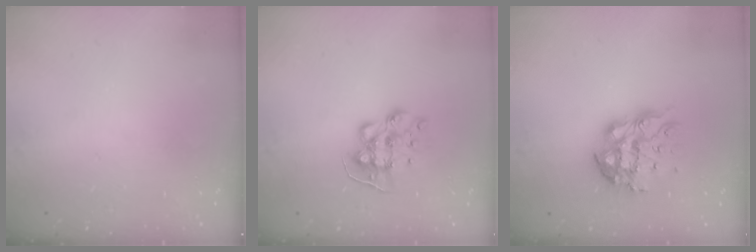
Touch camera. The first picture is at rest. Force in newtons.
{"total": 8.8, "press": 8.7, "slide": 0.6}
{"total": 12.7, "press": 12.6, "slide": 1.2}